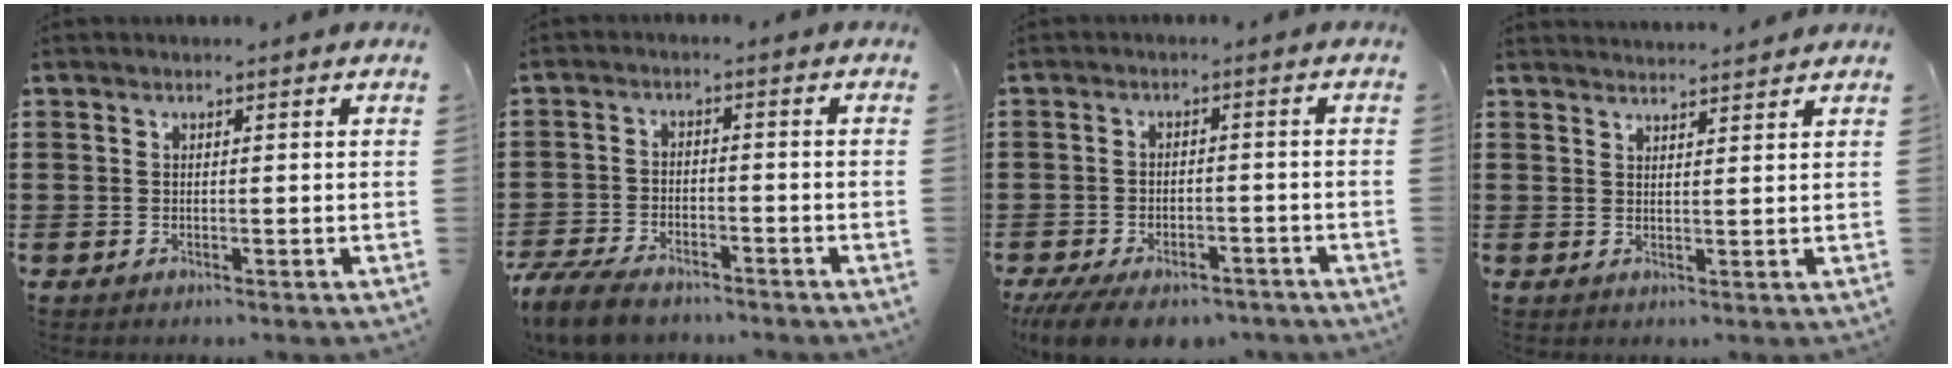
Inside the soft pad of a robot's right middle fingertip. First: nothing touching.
{"total": 5.5, "force": [-4.8, 1.6, 2.2], "torque": [-0.061, -0.001, -0.099]}
{"total": 5.3, "force": [-4.6, 1.6, 2.1], "torque": [-0.043, -0.002, -0.090]}
{"total": 2.3, "force": [2.3, -0.3, -0.3], "torque": [-0.001, -0.005, 0.044]}